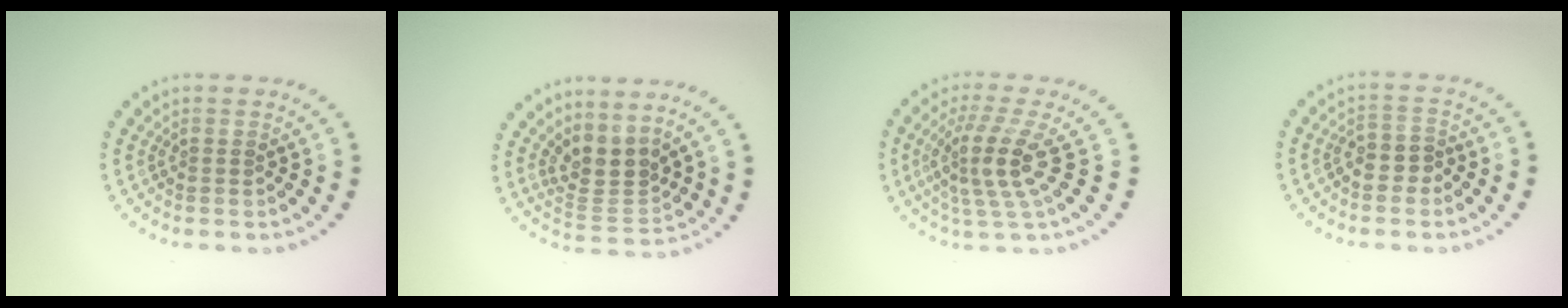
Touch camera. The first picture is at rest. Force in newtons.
{"total": 3.4, "press": 2.5, "slide": 2.3}
{"total": 4.4, "press": 3.3, "slide": 2.9}
{"total": 2.2, "press": 2.0, "slide": 0.9}